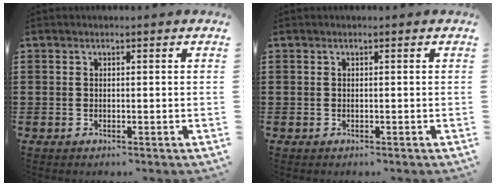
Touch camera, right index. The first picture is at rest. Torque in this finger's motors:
{"motor_torque": [-0.02, 0.02, 0.00, -0.01]}